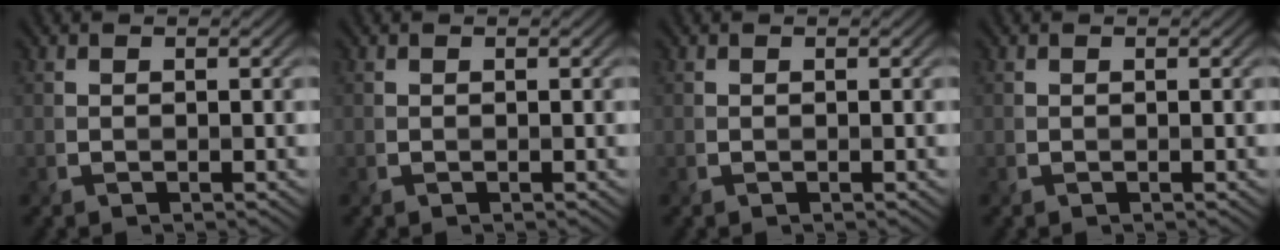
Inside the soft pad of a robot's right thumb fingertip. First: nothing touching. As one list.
[{"total": 0.0}, {"total": 0.0}, {"total": 0.0}]